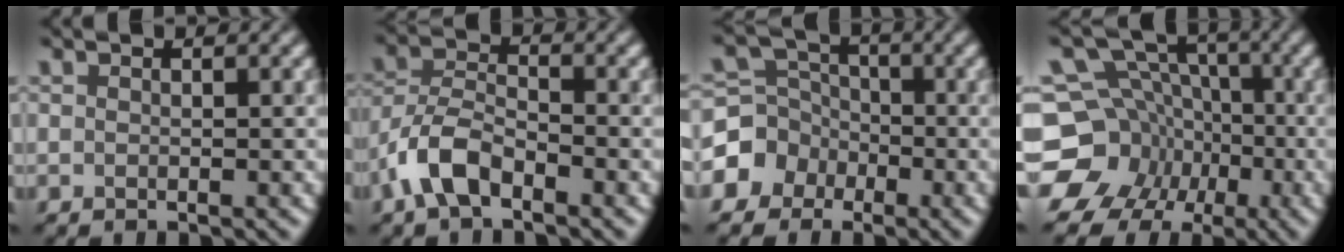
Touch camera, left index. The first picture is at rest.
{"total": 4.8, "force": [-2.9, 2.3, 3.1], "torque": [-0.061, 0.009, -0.068]}
{"total": 4.0, "force": [-1.7, 3.6, 0.4], "torque": [0.006, 0.012, -0.053]}
{"total": 11.5, "force": [-4.8, 10.1, 2.9], "torque": [-0.069, -0.007, -0.088]}